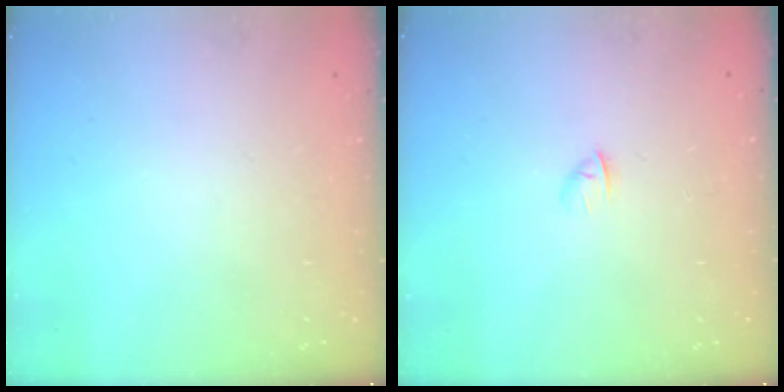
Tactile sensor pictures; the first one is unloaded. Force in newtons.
{"total": 2.8, "press": 2.7, "slide": 0.7}